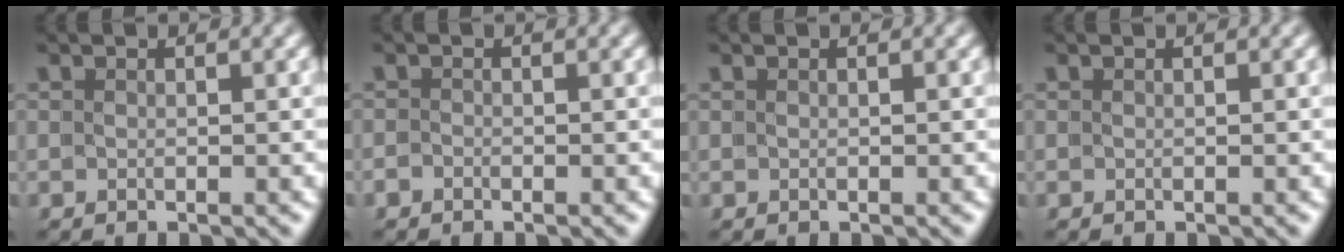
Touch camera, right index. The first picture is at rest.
{"total": 1.0, "force": [-0.9, -0.1, -0.5], "torque": [0.012, -0.002, -0.018]}
{"total": 0.0}
{"total": 0.0}